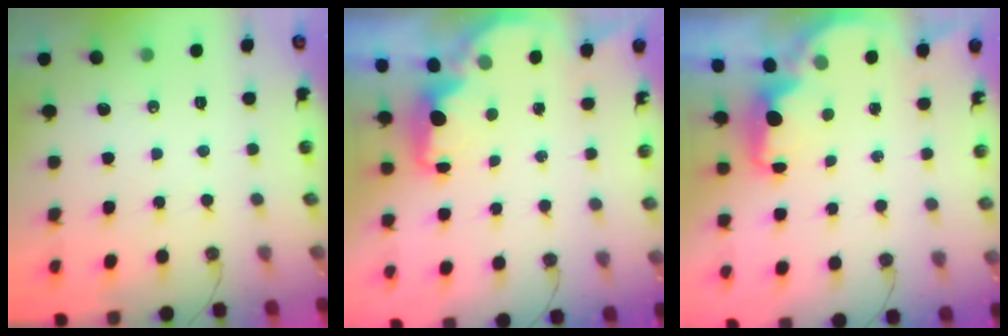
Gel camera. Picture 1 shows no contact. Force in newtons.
{"total": 2.6, "press": 2.5, "slide": 0.8}
{"total": 2.4, "press": 2.2, "slide": 0.8}